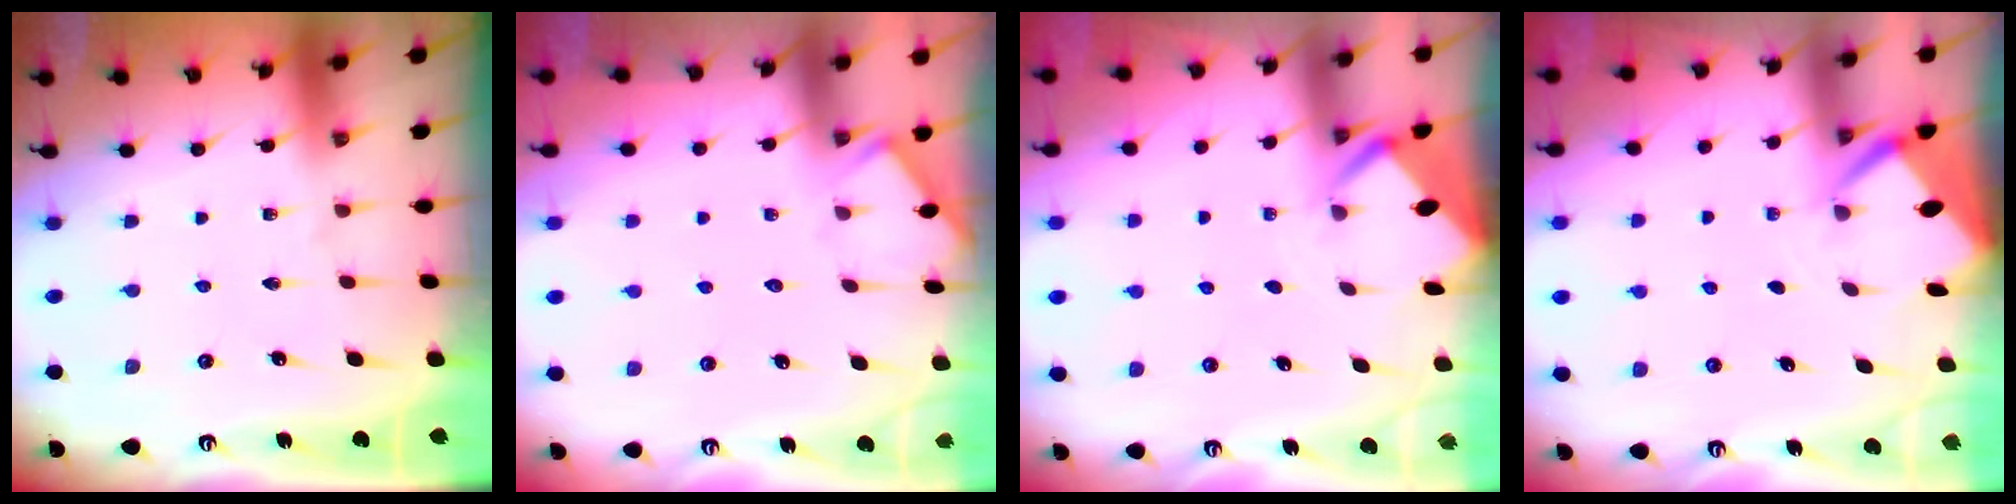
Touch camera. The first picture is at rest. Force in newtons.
{"total": 3.2, "press": 3.2, "slide": 0.4}
{"total": 2.5, "press": 2.5, "slide": 0.2}
{"total": 2.5, "press": 2.5, "slide": 0.3}